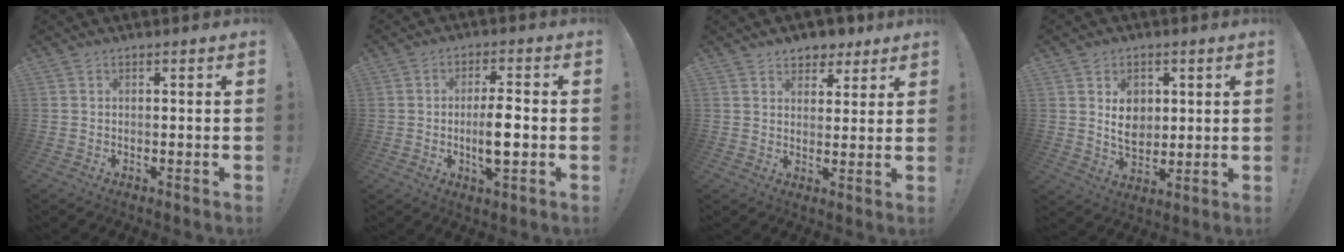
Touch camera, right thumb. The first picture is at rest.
{"total": 8.2, "force": [-1.7, 5.3, 6.0], "torque": [-0.097, 0.013, -0.029]}
{"total": 6.2, "force": [4.5, 4.1, 1.3], "torque": [-0.001, -0.032, 0.083]}
{"total": 8.4, "force": [2.4, 6.8, 4.4], "torque": [-0.059, -0.006, 0.048]}